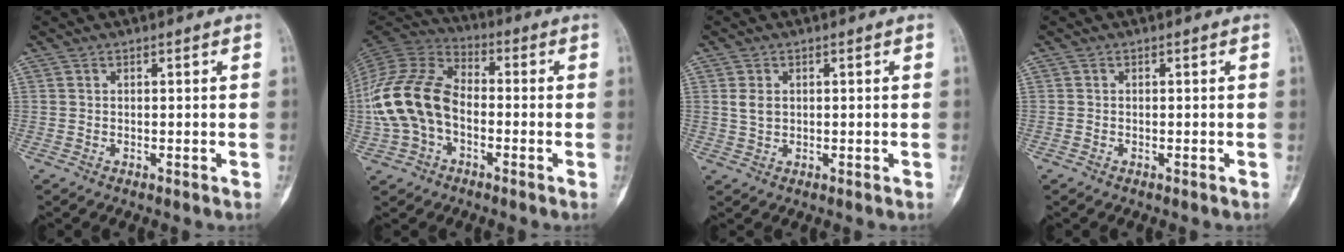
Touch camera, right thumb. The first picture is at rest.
{"total": 18.1, "force": [-2.7, 12.3, 13.0], "torque": [-0.267, 0.035, -0.054]}
{"total": 2.6, "force": [0.4, 1.9, 1.6], "torque": [-0.021, 0.000, 0.010]}
{"total": 0.0}